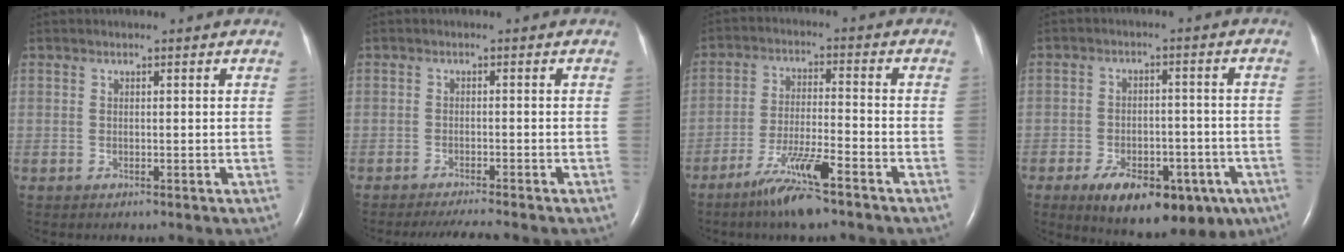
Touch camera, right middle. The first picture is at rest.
{"total": 4.5, "force": [-4.0, -0.5, 1.9], "torque": [-0.032, -0.016, -0.064]}
{"total": 8.6, "force": [-6.0, 0.2, 6.2], "torque": [-0.125, -0.023, -0.110]}
{"total": 16.2, "force": [-9.4, 7.9, 10.6], "torque": [-0.133, 0.004, -0.125]}